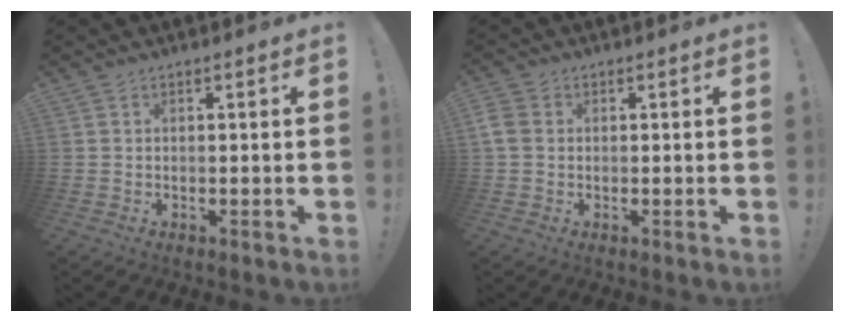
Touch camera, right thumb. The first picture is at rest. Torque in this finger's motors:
{"motor_torque": [0.02, 0.33, 0.44, -0.29, 0.00]}